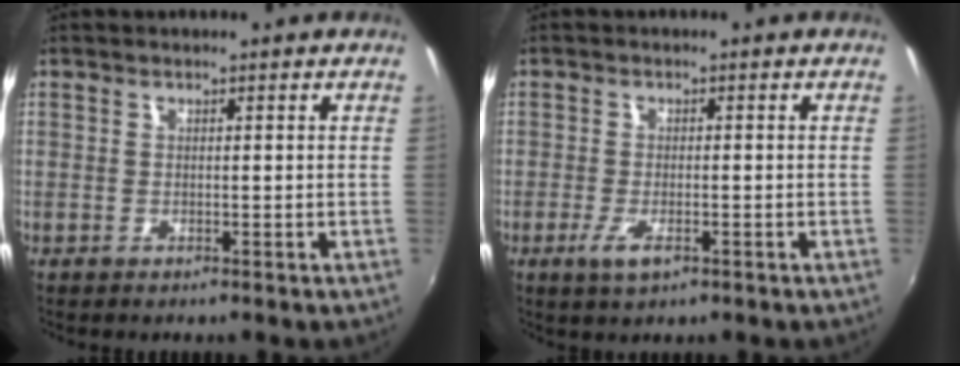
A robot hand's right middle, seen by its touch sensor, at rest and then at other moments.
{"total": 3.8, "force": [-1.9, 1.3, 3.1], "torque": [-0.067, -0.010, -0.034]}